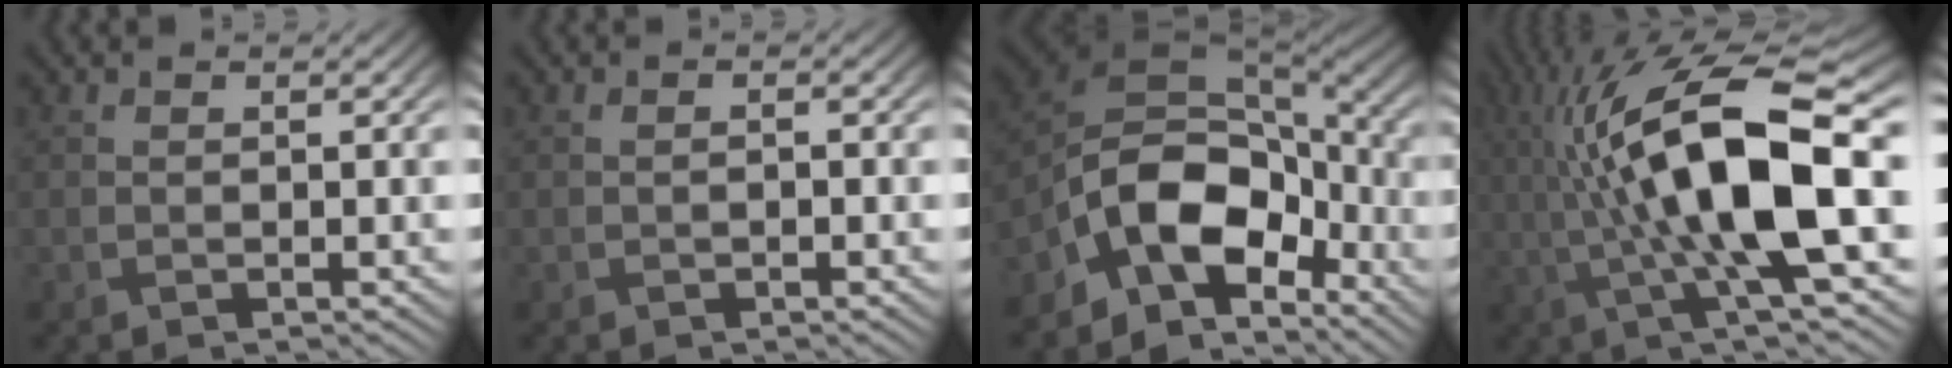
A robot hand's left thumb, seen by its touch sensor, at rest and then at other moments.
{"total": 0.7, "force": [-0.2, 0.2, 0.6], "torque": [-0.011, 0.001, -0.001]}
{"total": 13.3, "force": [-5.9, 8.2, 8.7], "torque": [-0.168, -0.011, -0.129]}
{"total": 15.5, "force": [0.1, 4.2, 14.9], "torque": [-0.269, 0.020, -0.004]}